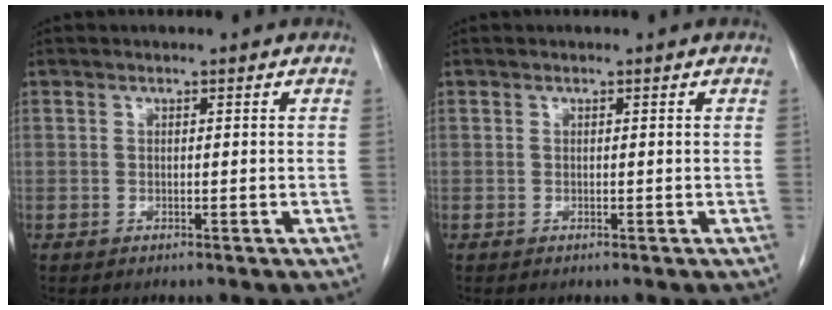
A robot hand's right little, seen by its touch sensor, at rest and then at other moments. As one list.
[{"total": 0.0}]